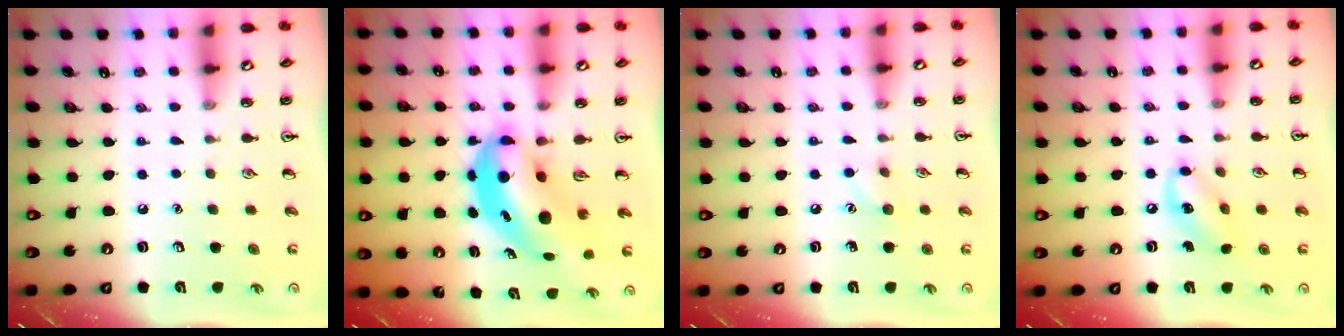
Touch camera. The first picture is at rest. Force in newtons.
{"total": 8.2, "press": 7.9, "slide": 2.1}
{"total": 5.6, "press": 5.3, "slide": 1.8}
{"total": 7.4, "press": 7.3, "slide": 1.1}